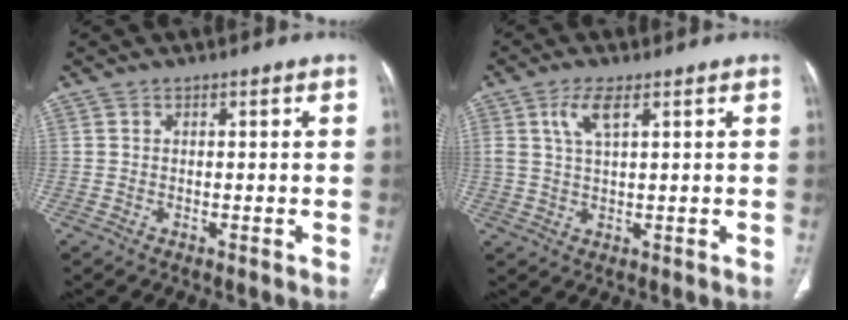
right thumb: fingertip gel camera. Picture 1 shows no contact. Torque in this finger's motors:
{"motor_torque": [0.06, 0.08, 0.25, 0.23, 0.05]}